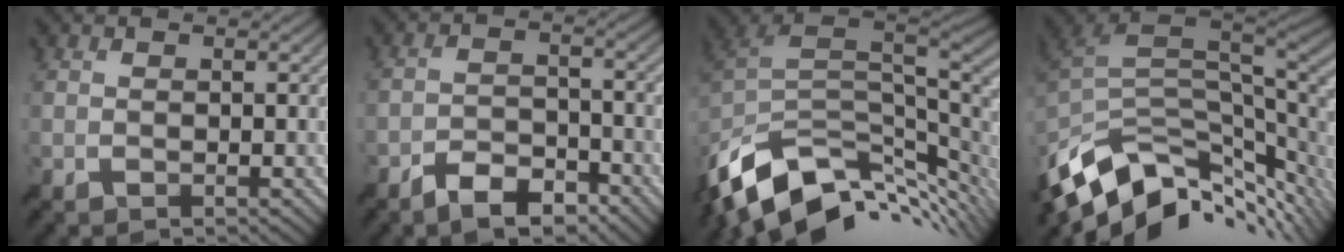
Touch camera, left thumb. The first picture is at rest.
{"total": 6.0, "force": [-4.7, 2.4, 2.8], "torque": [-0.048, -0.001, -0.088]}
{"total": 12.7, "force": [-4.8, 7.5, 9.1], "torque": [-0.195, -0.021, -0.076]}
{"total": 13.2, "force": [-5.0, 7.4, 9.7], "torque": [-0.203, -0.031, -0.075]}